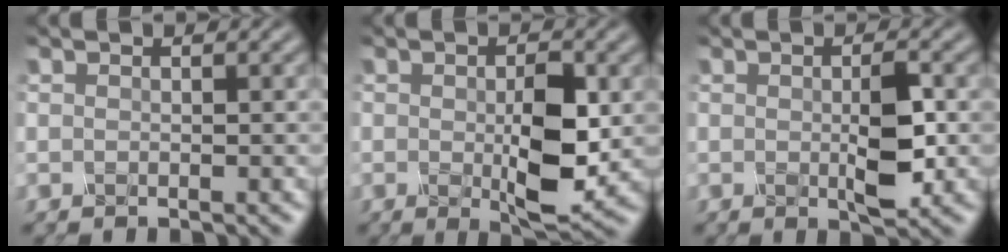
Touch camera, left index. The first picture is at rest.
{"total": 5.6, "force": [-0.5, 1.8, 5.3], "torque": [-0.106, -0.008, 0.001]}
{"total": 3.1, "force": [-0.3, 0.7, 3.0], "torque": [-0.072, -0.005, 0.001]}